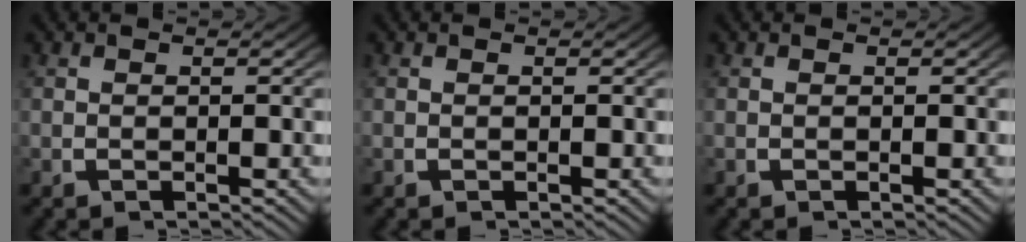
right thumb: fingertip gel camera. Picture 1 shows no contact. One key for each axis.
{"total": 0.0}
{"total": 0.0}